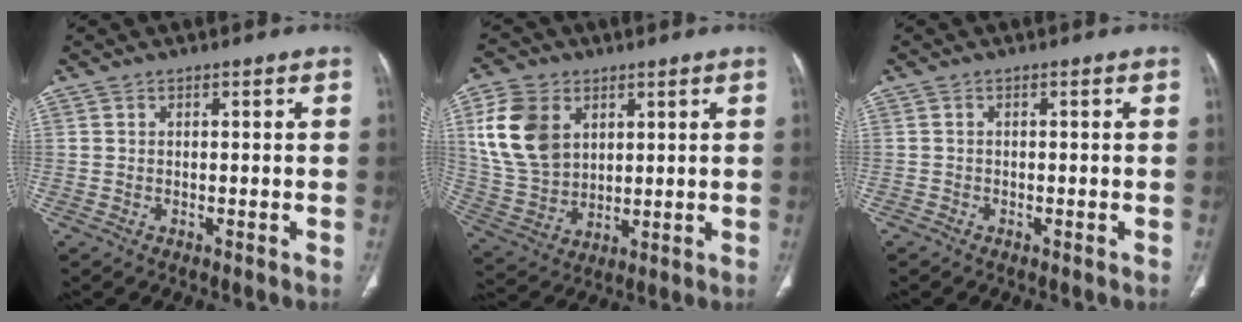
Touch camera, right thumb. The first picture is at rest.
{"total": 14.1, "force": [4.8, 10.1, 8.6], "torque": [-0.154, -0.013, 0.102]}
{"total": 0.7, "force": [-0.5, 0.4, -0.1], "torque": [-0.003, 0.001, -0.015]}